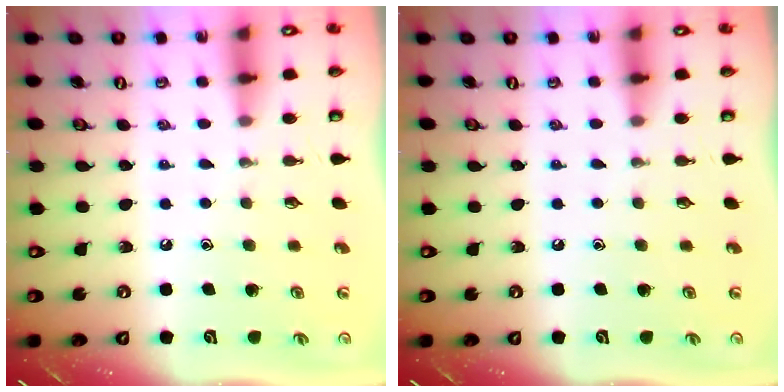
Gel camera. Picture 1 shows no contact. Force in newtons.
{"total": 0.0}